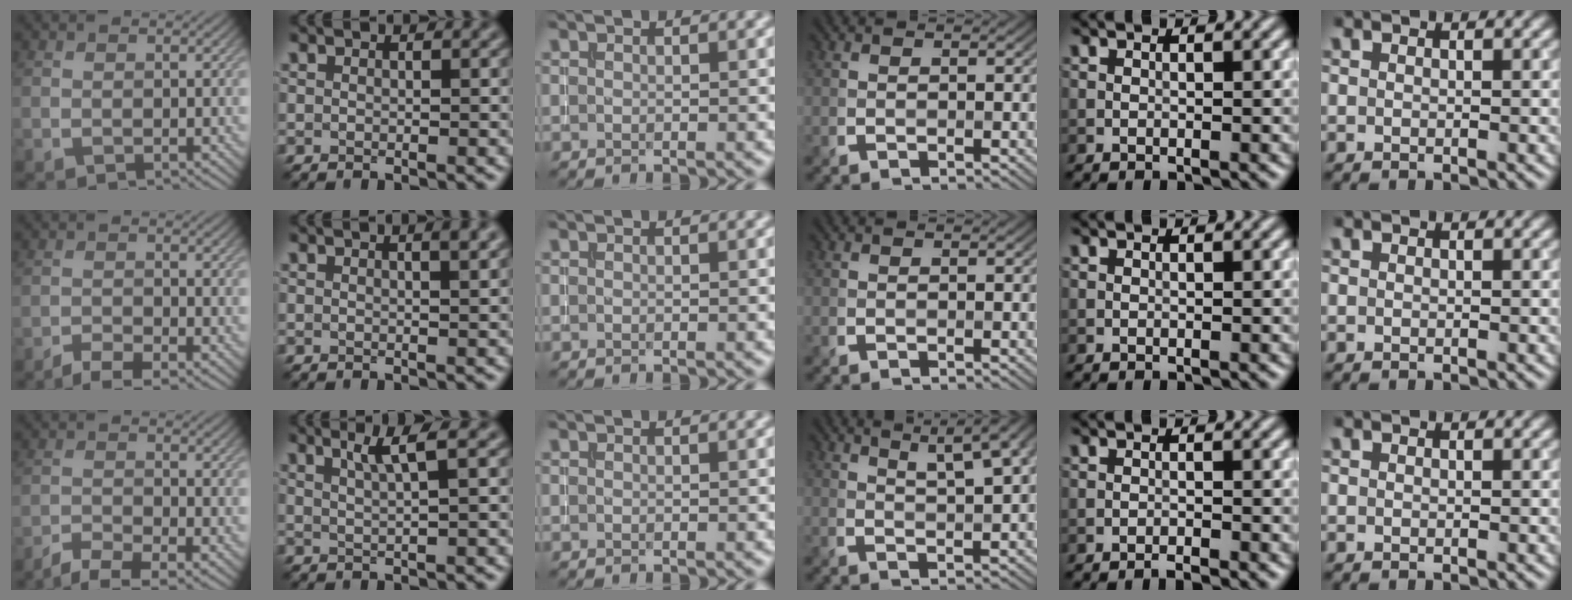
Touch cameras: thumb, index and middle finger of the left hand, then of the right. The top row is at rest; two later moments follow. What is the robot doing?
{"motion": "pour", "object": "almond"}